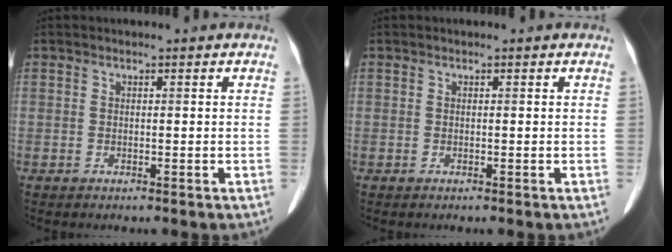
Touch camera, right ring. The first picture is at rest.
{"total": 0.0}